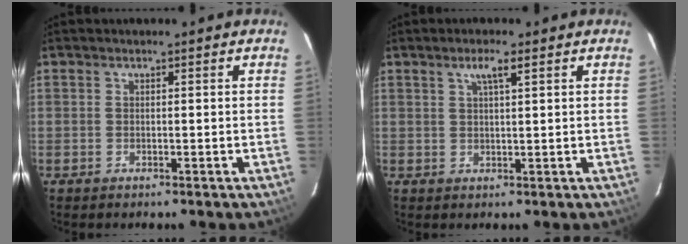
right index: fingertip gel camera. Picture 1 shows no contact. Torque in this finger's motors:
{"motor_torque": [0.05, 0.00, 0.03, 0.03]}